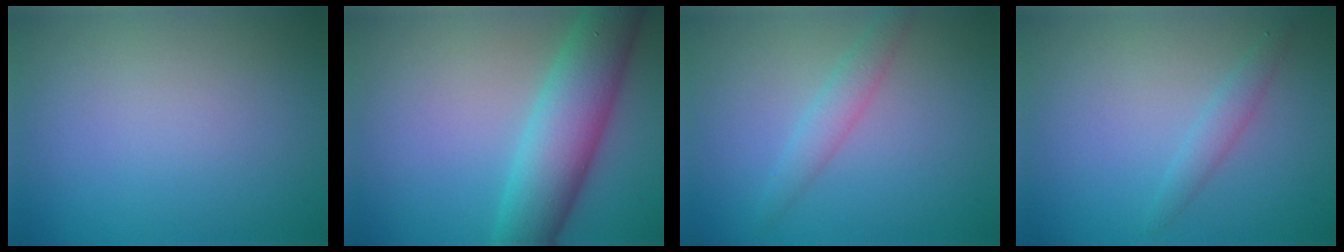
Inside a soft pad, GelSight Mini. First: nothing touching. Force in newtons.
{"total": 7.8, "press": 7.8, "slide": 0.4}
{"total": 1.6, "press": 1.6, "slide": 0.1}
{"total": 1.6, "press": 1.6, "slide": 0.1}